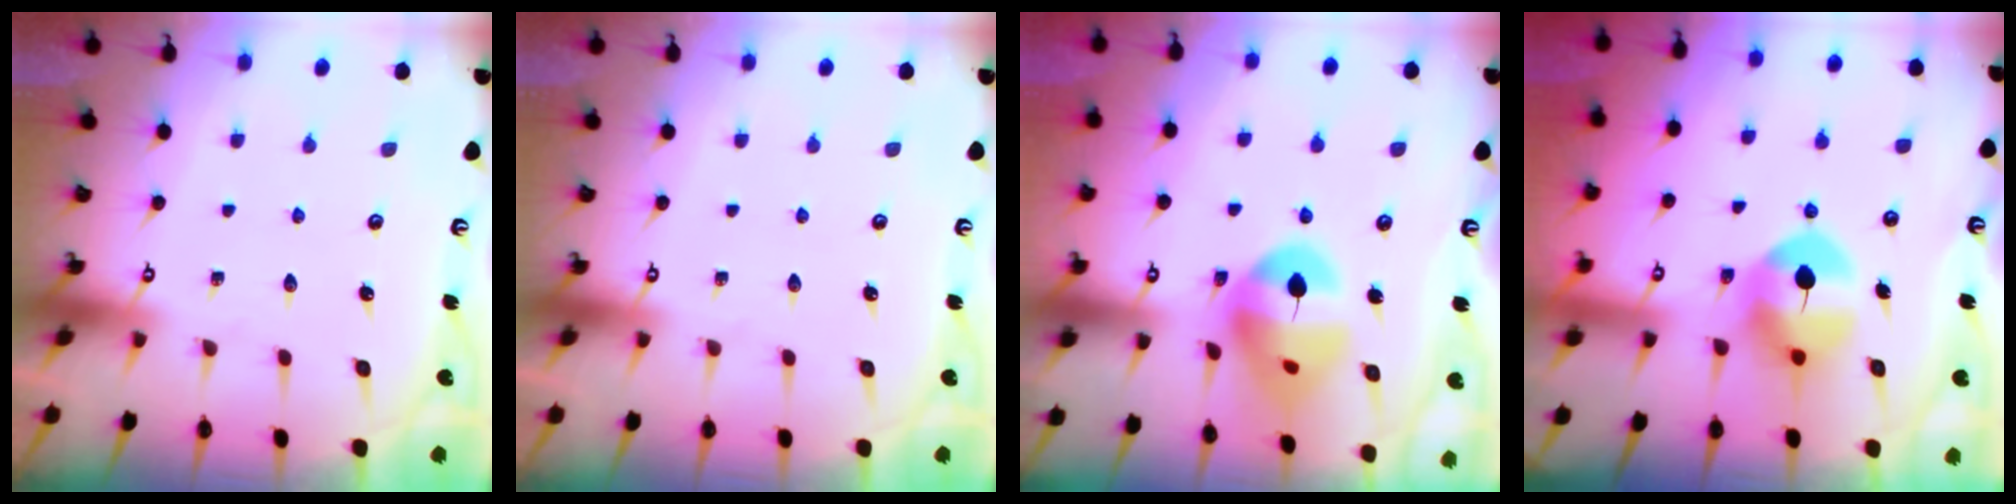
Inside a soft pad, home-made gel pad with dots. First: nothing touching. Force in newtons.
{"total": 0.0}
{"total": 14.3, "press": 14.2, "slide": 2.0}
{"total": 8.4, "press": 8.3, "slide": 1.4}